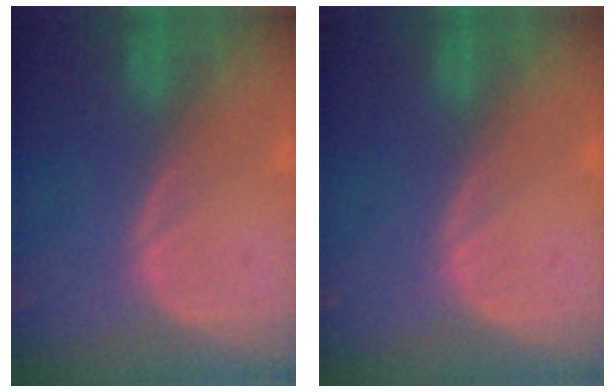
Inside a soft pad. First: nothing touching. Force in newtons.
{"total": 0.0}